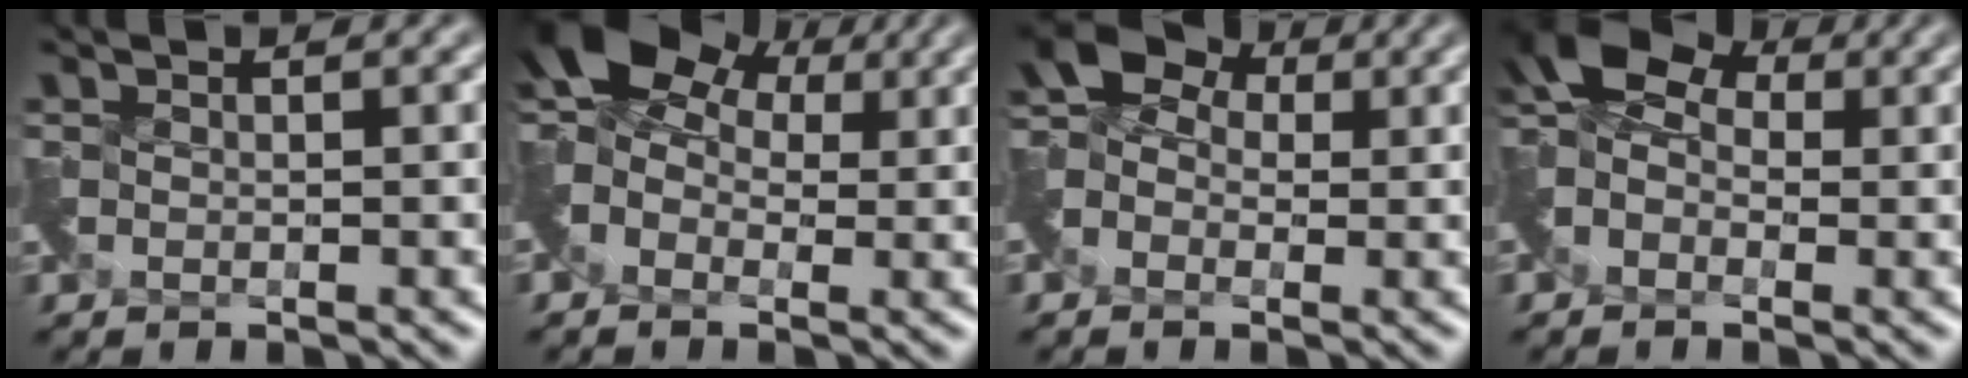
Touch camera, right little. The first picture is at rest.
{"total": 7.5, "force": [2.3, 5.1, 5.0], "torque": [-0.103, 0.015, 0.028]}
{"total": 5.9, "force": [0.3, 4.6, 3.7], "torque": [-0.072, 0.021, 0.002]}
{"total": 6.1, "force": [0.6, 4.2, 4.3], "torque": [-0.091, 0.013, -0.004]}